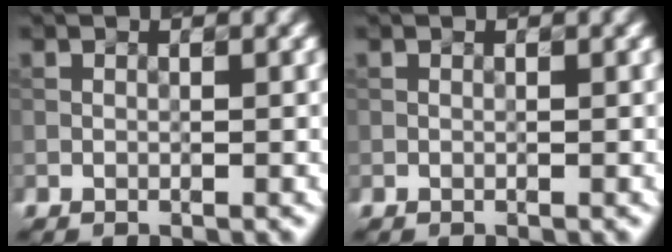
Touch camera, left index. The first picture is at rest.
{"total": 0.0}